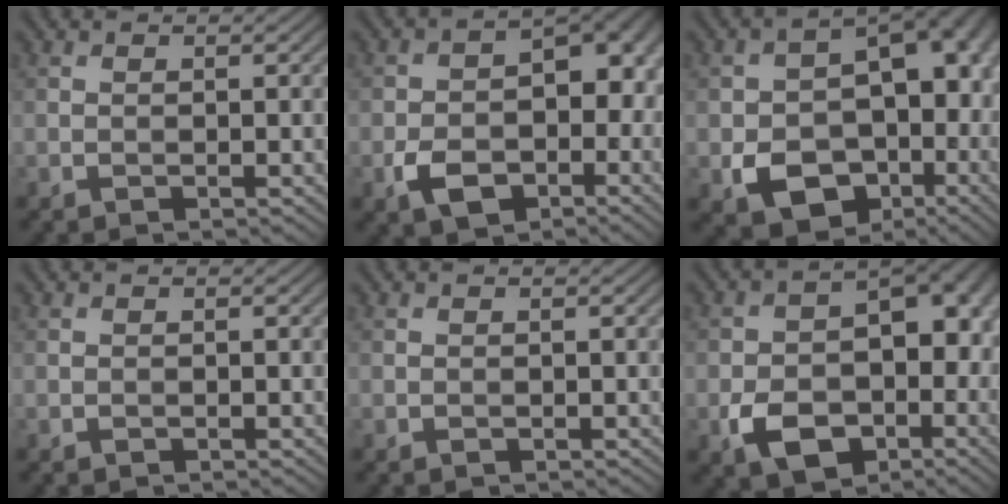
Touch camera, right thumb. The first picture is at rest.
{"total": 11.1, "force": [-3.4, 7.5, 7.5], "torque": [-0.111, -0.023, -0.055]}
{"total": 16.4, "force": [-4.1, 11.6, 10.8], "torque": [-0.150, -0.041, -0.046]}
{"total": 0.0}
{"total": 0.0}
{"total": 13.3, "force": [-4.1, 9.1, 8.9], "torque": [-0.130, -0.032, -0.064]}